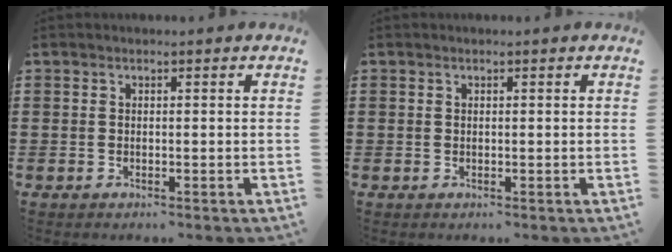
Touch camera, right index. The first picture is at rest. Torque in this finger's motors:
{"motor_torque": [-0.55, 0.78, -0.07, -0.01]}